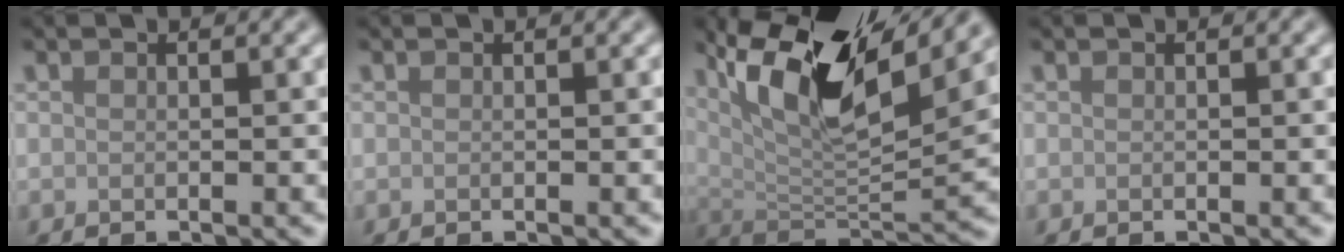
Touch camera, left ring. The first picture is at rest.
{"total": 0.0}
{"total": 12.3, "force": [6.9, 3.8, 9.5], "torque": [-0.169, 0.006, 0.129]}
{"total": 0.0}